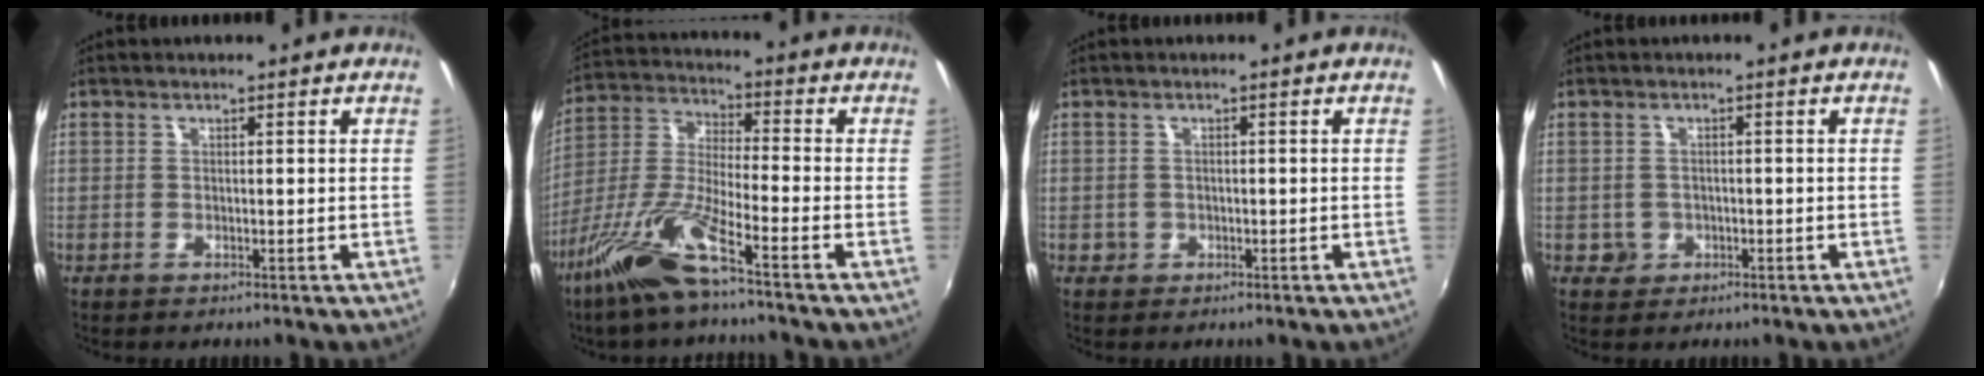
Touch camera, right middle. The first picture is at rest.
{"total": 12.0, "force": [-8.0, 0.6, 8.9], "torque": [-0.194, -0.007, -0.162]}
{"total": 1.5, "force": [-0.4, 1.4, 0.2], "torque": [-0.005, -0.002, -0.005]}
{"total": 2.5, "force": [-0.7, 2.4, 0.3], "torque": [-0.009, 0.001, -0.007]}